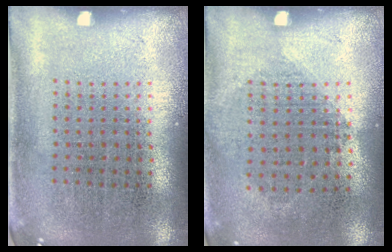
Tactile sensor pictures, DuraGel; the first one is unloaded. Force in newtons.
{"total": 1.0, "press": 0.9, "slide": 0.4}